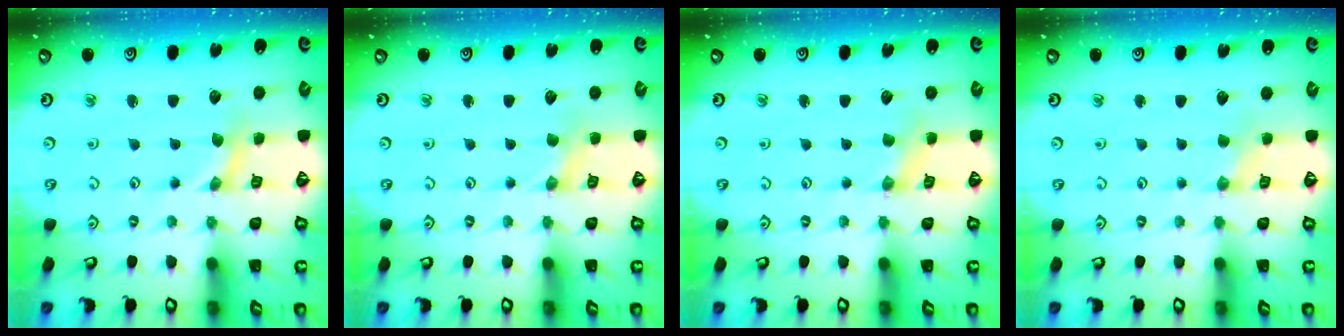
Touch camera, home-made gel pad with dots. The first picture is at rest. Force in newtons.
{"total": 1.1, "press": 1.1, "slide": 0.2}
{"total": 1.1, "press": 1.1, "slide": 0.2}
{"total": 0.9, "press": 0.9, "slide": 0.2}